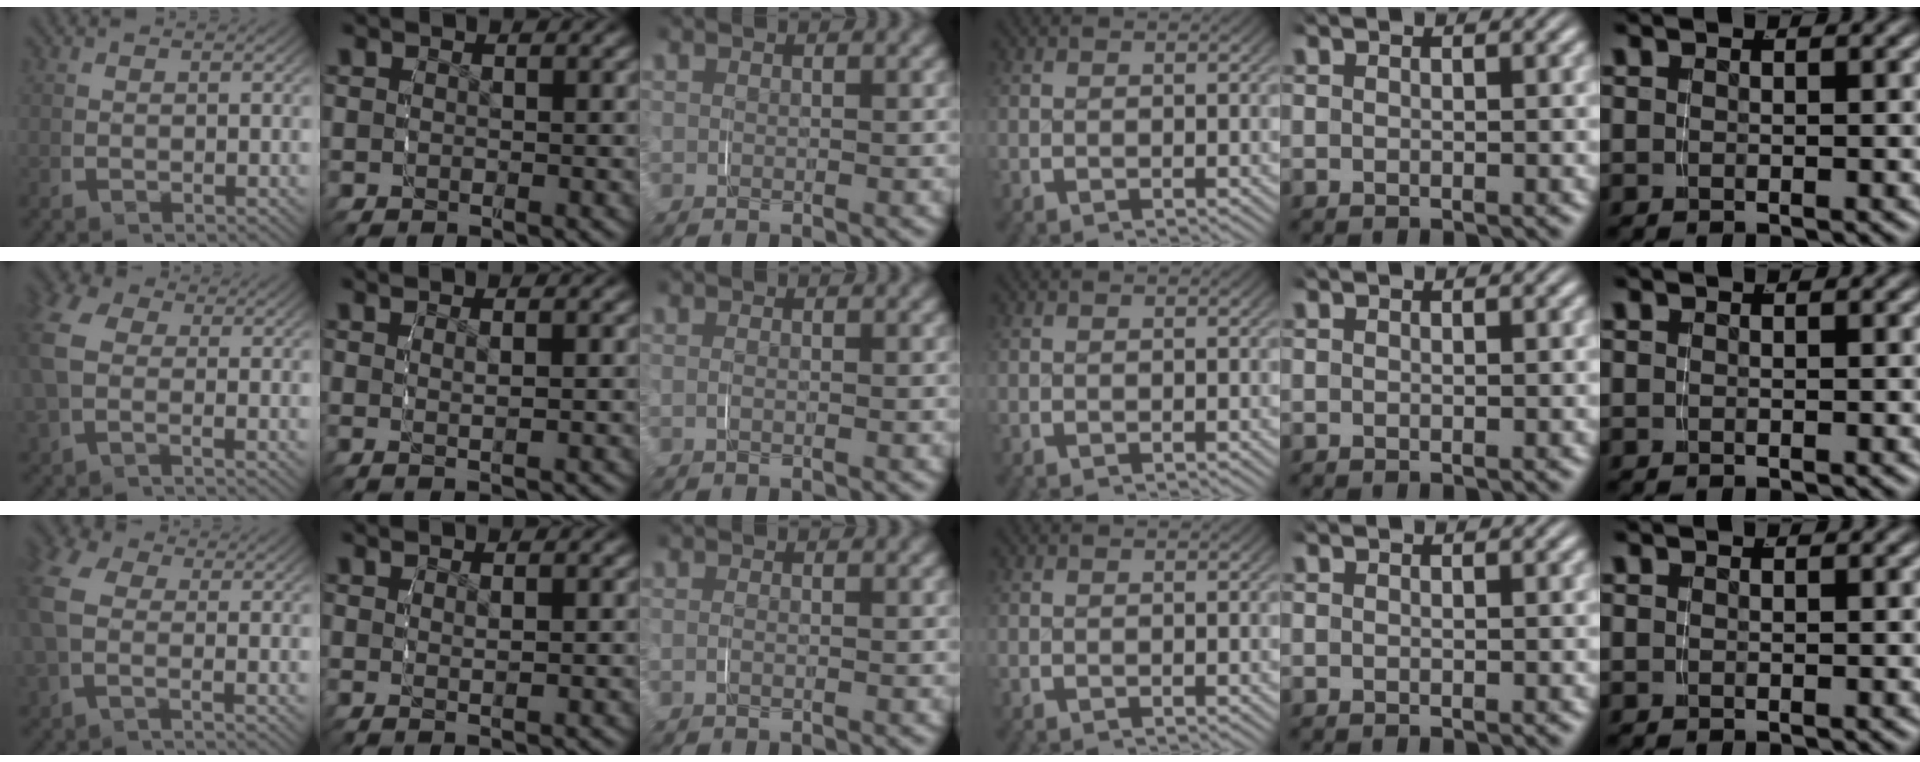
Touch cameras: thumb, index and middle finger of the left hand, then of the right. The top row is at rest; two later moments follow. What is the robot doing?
{"motion": "grasp_and_lifting", "object": "jacket"}